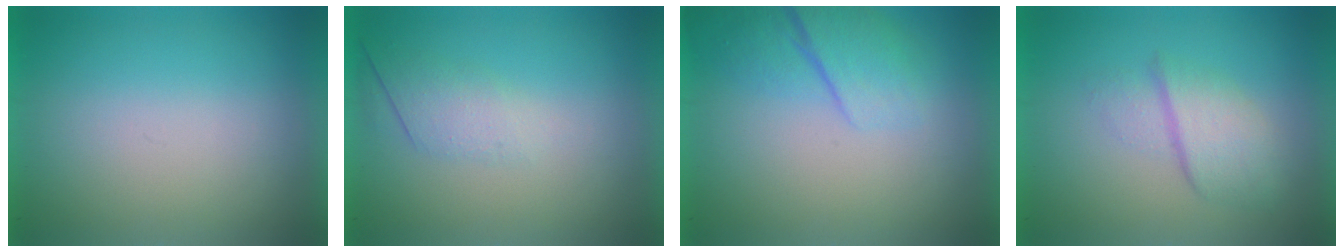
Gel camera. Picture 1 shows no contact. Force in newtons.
{"total": 2.6}
{"total": 2.6}
{"total": 2.7}